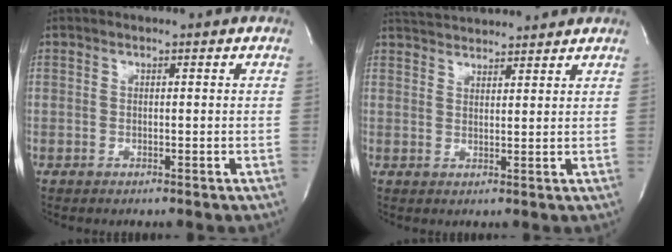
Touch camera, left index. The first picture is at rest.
{"total": 8.6, "force": [8.3, 1.0, 2.2], "torque": [-0.045, 0.031, 0.127]}